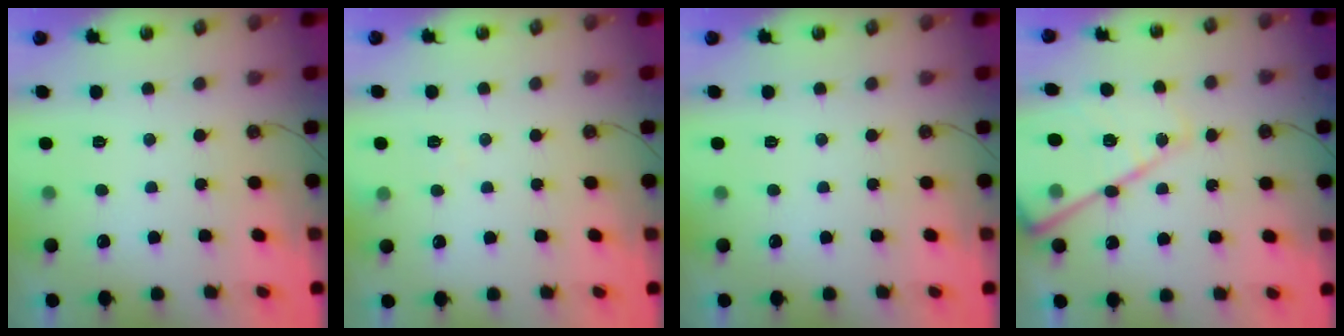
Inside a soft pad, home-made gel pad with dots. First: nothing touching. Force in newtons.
{"total": 4.1, "press": 4.0, "slide": 0.7}
{"total": 0.0}
{"total": 19.0, "press": 18.9, "slide": 1.7}